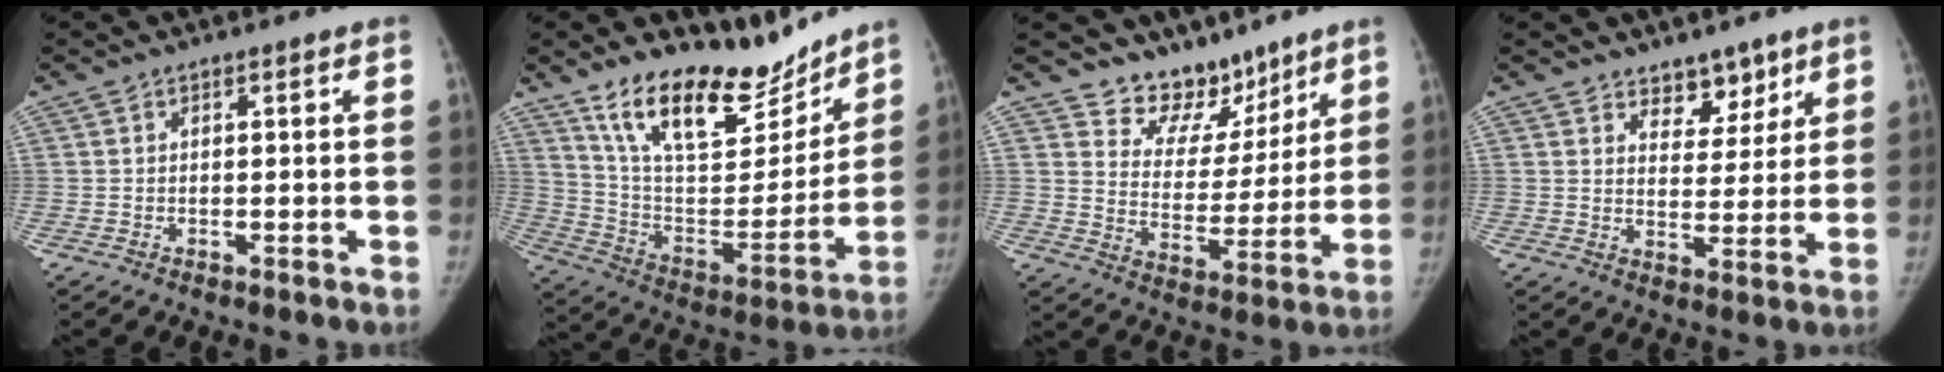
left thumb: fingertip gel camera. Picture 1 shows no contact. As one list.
[{"total": 21.9, "force": [16.9, 8.9, 10.9], "torque": [-0.127, -0.093, 0.289]}, {"total": 10.9, "force": [9.1, 5.8, 1.3], "torque": [0.035, -0.077, 0.161]}, {"total": 6.2, "force": [4.6, 3.6, 1.9], "torque": [0.010, -0.033, 0.074]}]